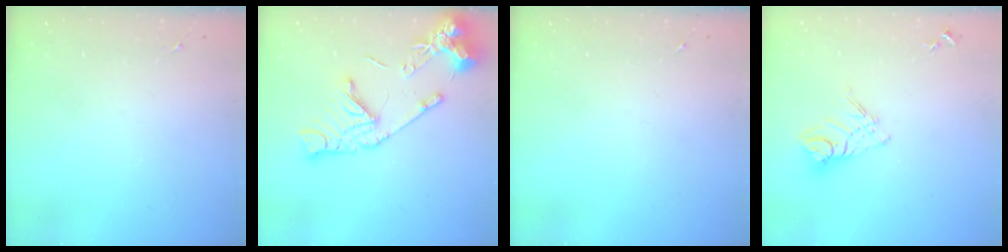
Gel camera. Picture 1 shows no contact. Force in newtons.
{"total": 16.8, "press": 16.6, "slide": 1.9}
{"total": 0.0}
{"total": 10.9, "press": 10.8, "slide": 0.9}